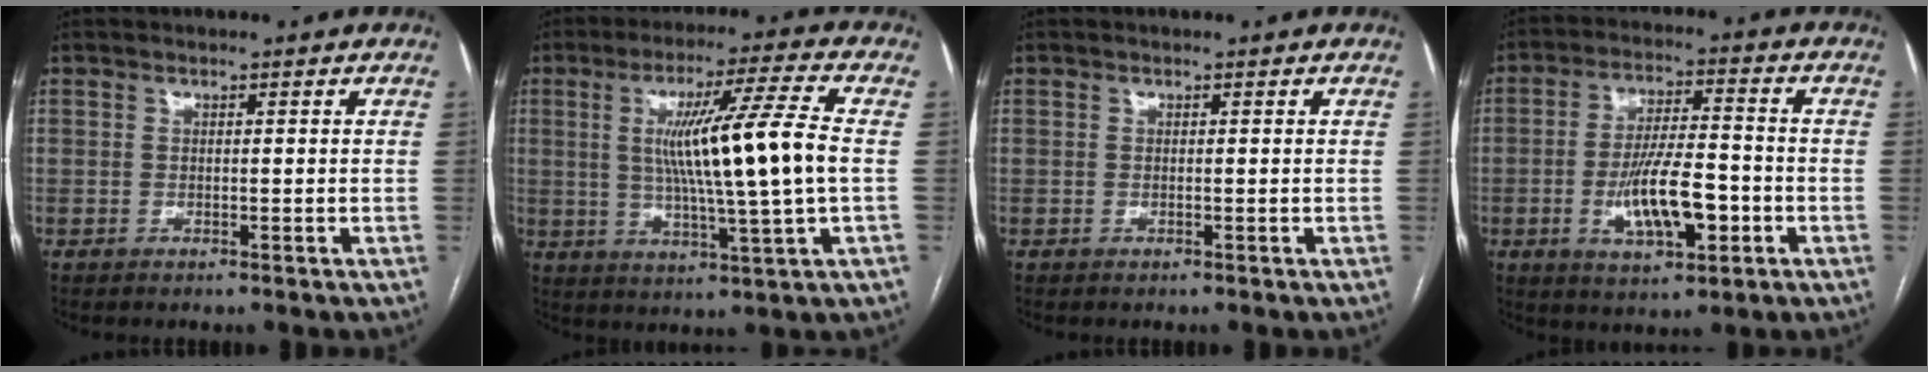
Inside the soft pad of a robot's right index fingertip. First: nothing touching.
{"total": 14.9, "force": [1.0, -1.1, 14.9], "torque": [-0.259, 0.000, 0.015]}
{"total": 0.0}
{"total": 11.1, "force": [-3.1, 3.4, 10.1], "torque": [-0.190, 0.003, -0.047]}